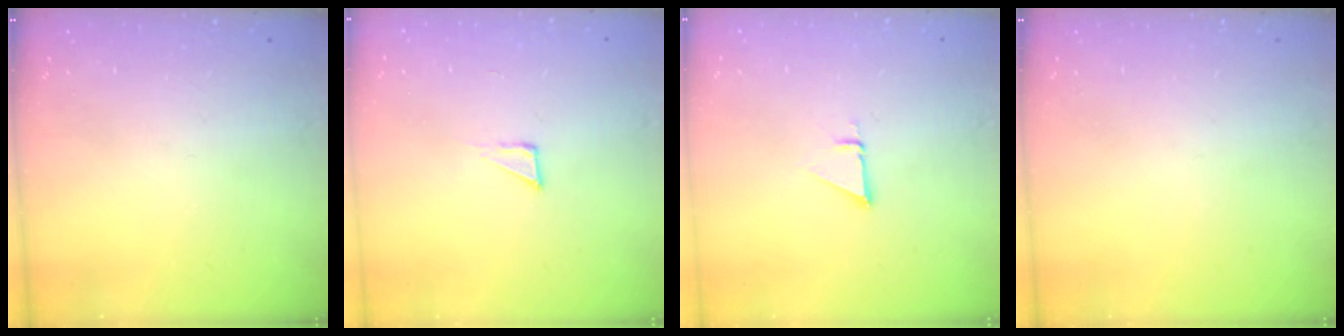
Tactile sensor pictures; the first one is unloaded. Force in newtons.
{"total": 2.3, "press": 2.3, "slide": 0.1}
{"total": 2.3, "press": 2.3, "slide": 0.1}
{"total": 0.0}